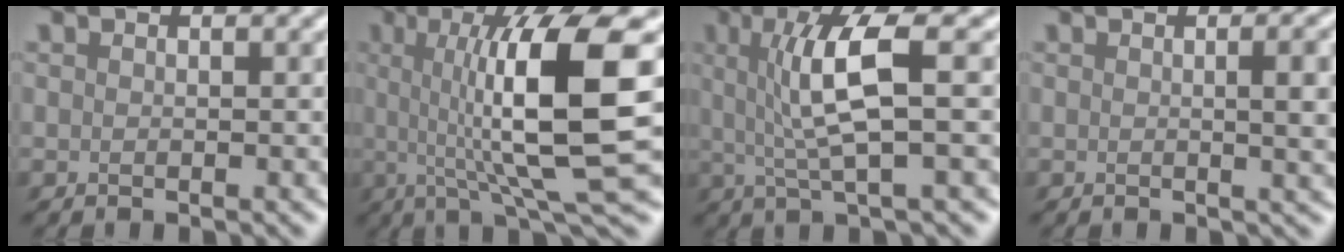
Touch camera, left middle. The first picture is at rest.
{"total": 11.5, "force": [1.0, 2.3, 11.2], "torque": [-0.152, 0.005, 0.025]}
{"total": 5.8, "force": [0.9, 0.9, 5.6], "torque": [-0.113, 0.007, 0.025]}
{"total": 4.8, "force": [0.4, 1.6, 4.6], "torque": [-0.034, 0.016, 0.007]}